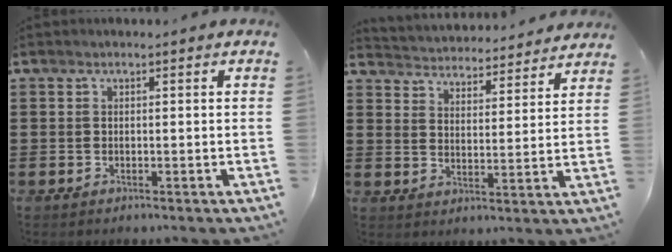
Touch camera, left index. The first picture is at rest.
{"total": 3.9, "force": [3.8, 0.1, -0.7], "torque": [-0.011, -0.032, 0.063]}